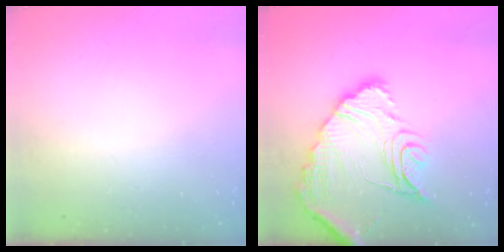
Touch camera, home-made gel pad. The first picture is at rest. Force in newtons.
{"total": 17.8, "press": 17.7, "slide": 1.9}